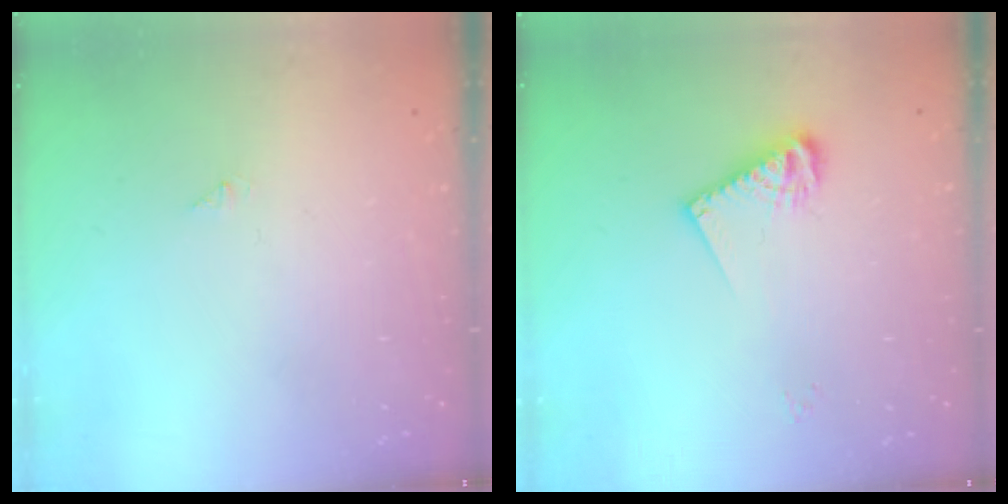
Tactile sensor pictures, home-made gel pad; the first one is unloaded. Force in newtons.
{"total": 7.9, "press": 7.9, "slide": 0.3}